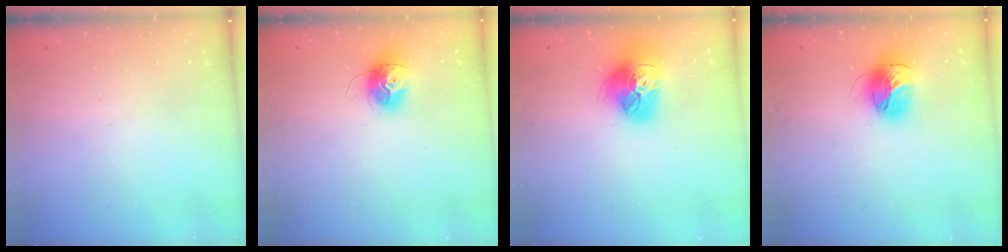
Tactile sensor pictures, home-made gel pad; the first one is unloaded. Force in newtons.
{"total": 13.6, "press": 13.5, "slide": 1.3}
{"total": 18.0, "press": 17.9, "slide": 1.9}
{"total": 16.1, "press": 16.0, "slide": 1.7}